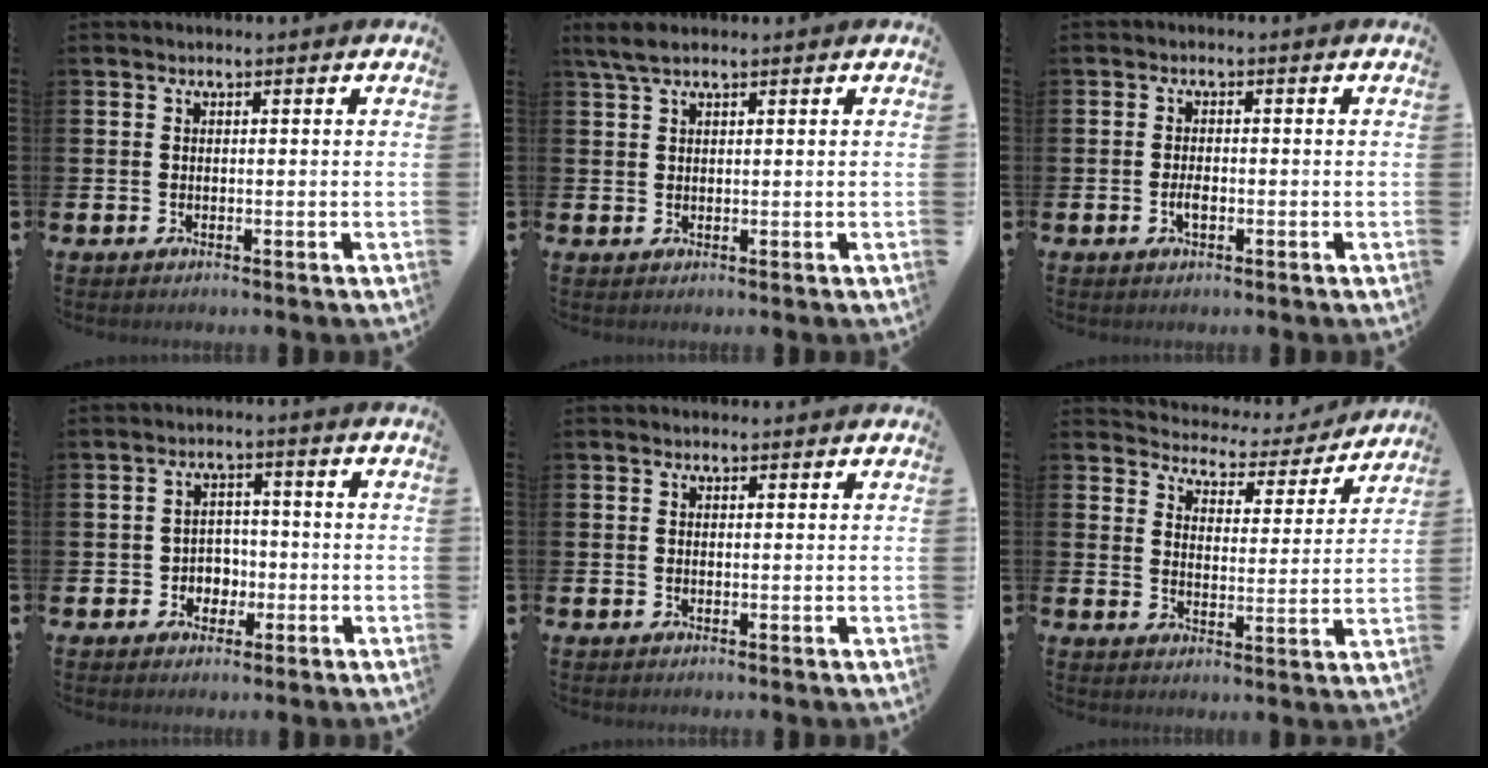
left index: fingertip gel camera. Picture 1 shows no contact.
{"total": 2.9, "force": [2.0, 0.8, 1.9], "torque": [-0.038, 0.006, 0.036]}
{"total": 2.0, "force": [-0.7, 0.8, 1.6], "torque": [-0.029, -0.001, -0.013]}
{"total": 3.0, "force": [-1.0, 2.7, 0.8], "torque": [-0.017, 0.000, -0.029]}
{"total": 0.6, "force": [0.5, 0.2, 0.1], "torque": [0.007, -0.002, 0.008]}
{"total": 4.0, "force": [3.8, 1.3, 0.1], "torque": [-0.024, -0.040, 0.058]}